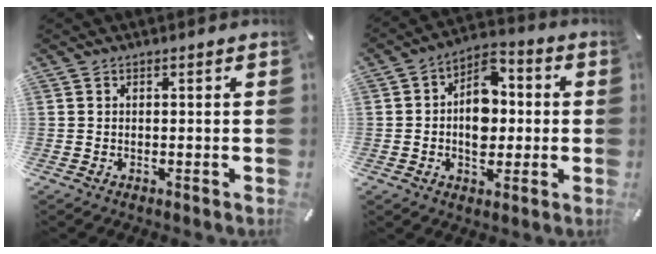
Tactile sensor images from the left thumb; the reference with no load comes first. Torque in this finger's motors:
{"motor_torque": [1.74, 2.67, 0.95, -0.62, 0.10]}